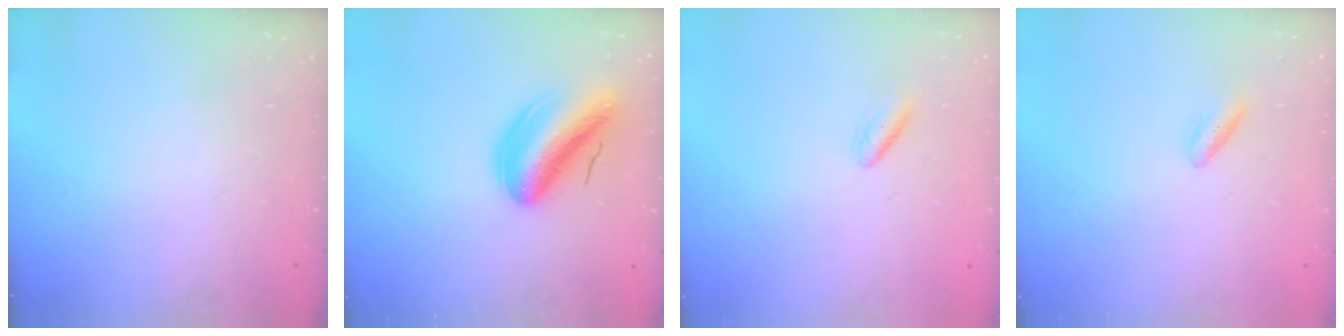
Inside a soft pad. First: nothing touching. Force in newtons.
{"total": 11.8, "press": 11.2, "slide": 3.6}
{"total": 3.4, "press": 3.1, "slide": 1.2}
{"total": 2.5, "press": 2.2, "slide": 1.2}